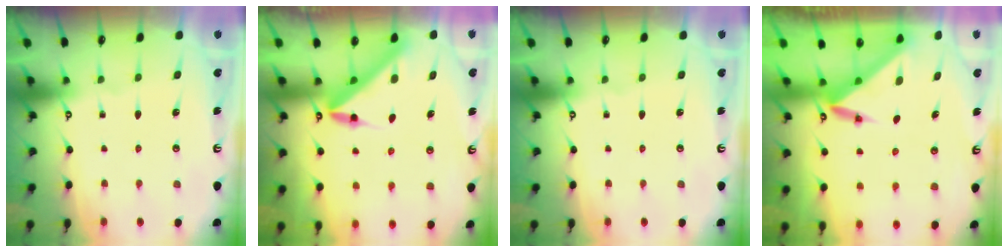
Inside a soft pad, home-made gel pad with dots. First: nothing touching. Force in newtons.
{"total": 5.1, "press": 5.0, "slide": 0.4}
{"total": 0.0}
{"total": 3.2, "press": 3.2, "slide": 0.1}